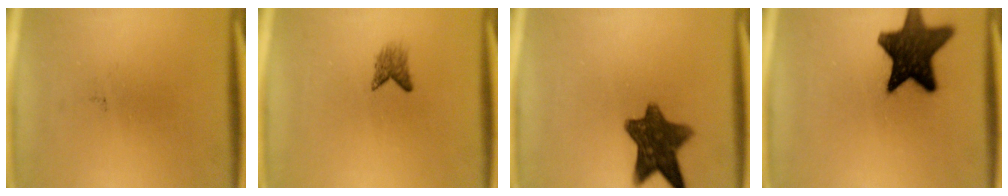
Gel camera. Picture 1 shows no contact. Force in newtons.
{"total": 1.9}
{"total": 10.3}
{"total": 15.4}